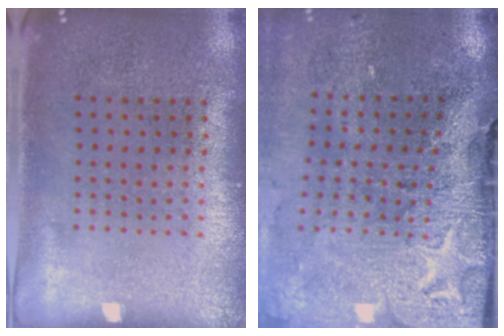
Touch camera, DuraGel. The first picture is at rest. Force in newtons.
{"total": 4.1, "press": 3.4, "slide": 2.3}